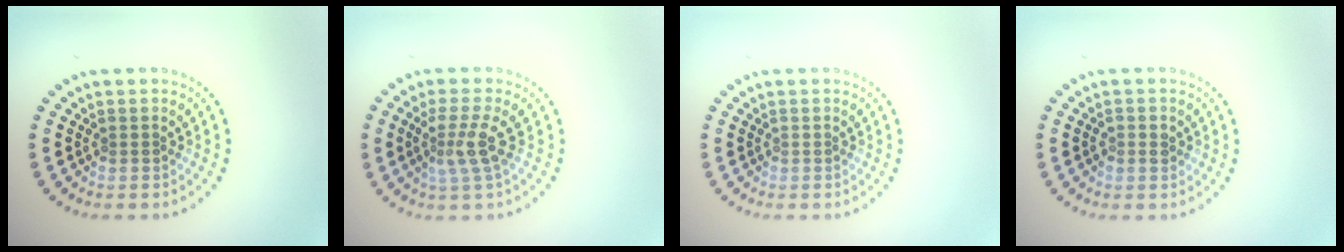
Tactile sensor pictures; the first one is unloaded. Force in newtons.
{"total": 2.9, "press": 2.3, "slide": 1.8}
{"total": 0.0}
{"total": 1.2, "press": 1.2, "slide": 0.2}